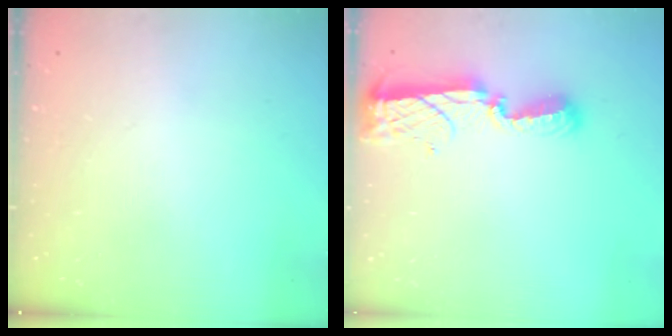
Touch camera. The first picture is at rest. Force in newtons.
{"total": 8.7, "press": 8.7, "slide": 0.7}